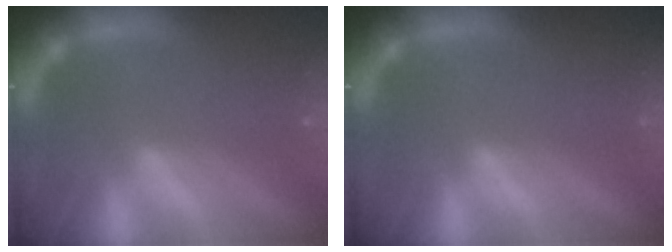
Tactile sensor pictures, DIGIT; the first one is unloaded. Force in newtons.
{"total": 0.0}